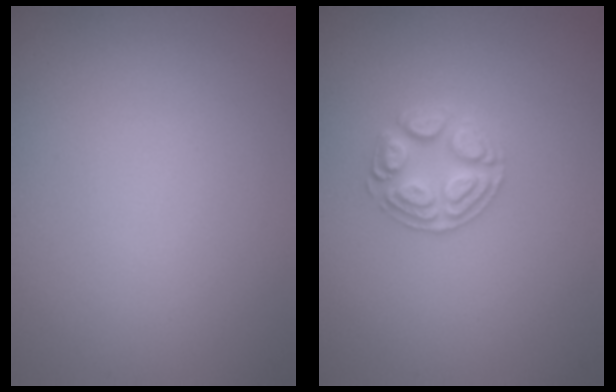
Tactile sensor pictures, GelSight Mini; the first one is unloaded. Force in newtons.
{"total": 2.6, "press": 2.5, "slide": 0.5}